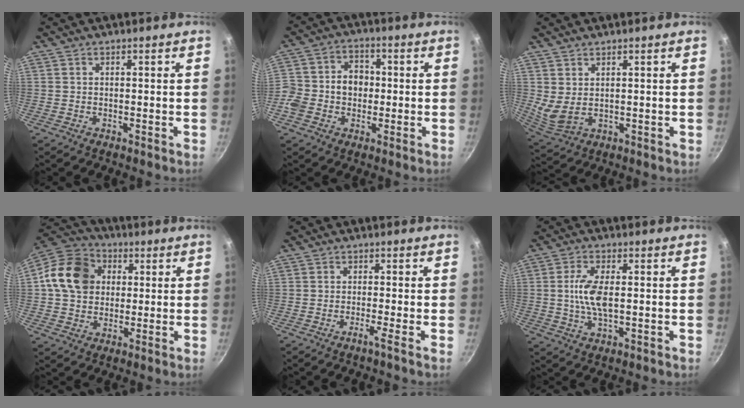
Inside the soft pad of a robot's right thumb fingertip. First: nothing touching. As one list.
[{"total": 10.0, "force": [-1.0, 8.3, 5.5], "torque": [-0.076, 0.026, -0.035]}, {"total": 4.5, "force": [1.9, 2.3, 3.3], "torque": [-0.059, -0.023, 0.048]}, {"total": 14.0, "force": [2.3, 11.5, 7.7], "torque": [-0.117, 0.018, 0.023]}, {"total": 2.0, "force": [-1.1, -0.8, 1.5], "torque": [-0.038, 0.002, -0.023]}, {"total": 7.3, "force": [0.2, 2.9, 6.6], "torque": [-0.141, 0.001, 0.002]}]